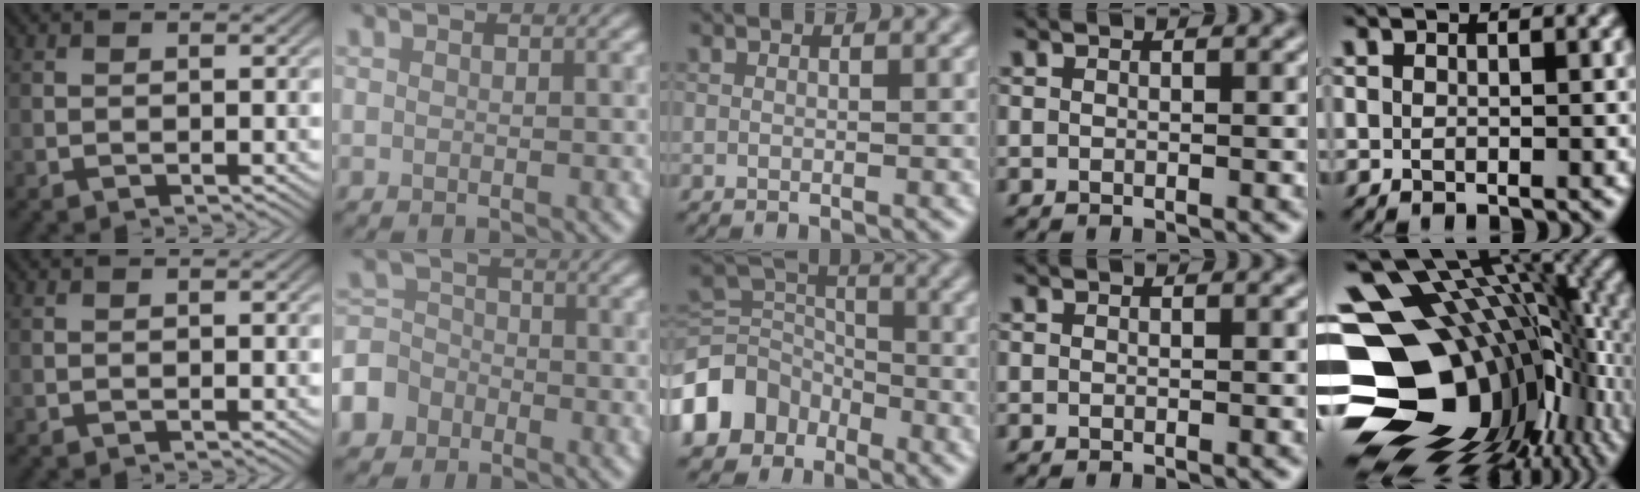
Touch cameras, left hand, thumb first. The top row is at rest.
{"index": {"total": 6.3, "force": [-3.7, 4.9, 1.4], "torque": [-0.024, -0.007, -0.083]}, "middle": {"total": 7.1, "force": [-4.1, 5.2, 2.7], "torque": [-0.052, 0.001, -0.095]}, "little": {"total": 20.0, "force": [-3.1, 14.0, 13.9], "torque": [-0.269, -0.040, -0.028]}}